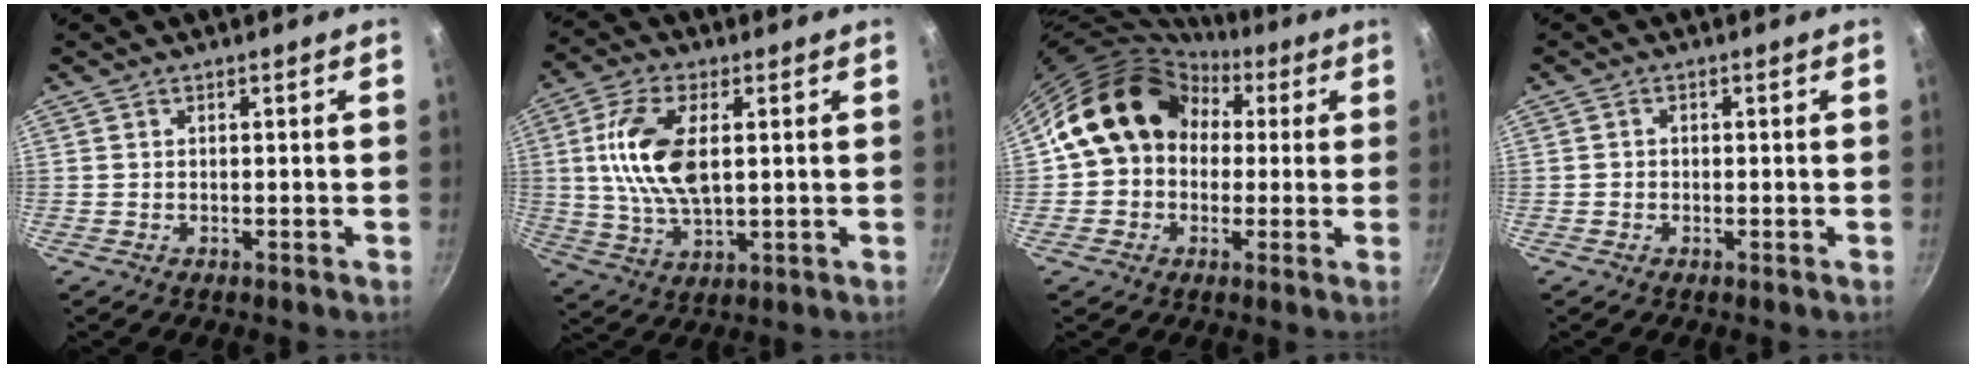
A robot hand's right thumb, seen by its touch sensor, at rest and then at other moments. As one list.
[{"total": 13.2, "force": [2.1, 6.7, 11.2], "torque": [-0.211, 0.003, 0.039]}, {"total": 14.9, "force": [2.7, 12.4, 7.8], "torque": [-0.092, 0.039, 0.034]}, {"total": 0.8, "force": [-0.2, 0.7, 0.3], "torque": [-0.005, 0.002, -0.005]}]